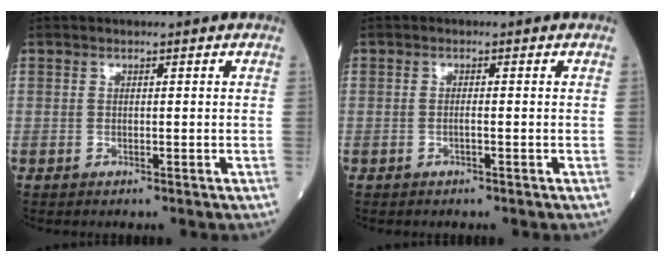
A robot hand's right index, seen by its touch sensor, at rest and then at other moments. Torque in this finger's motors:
{"motor_torque": [-0.06, -0.09, -0.01, -0.01]}